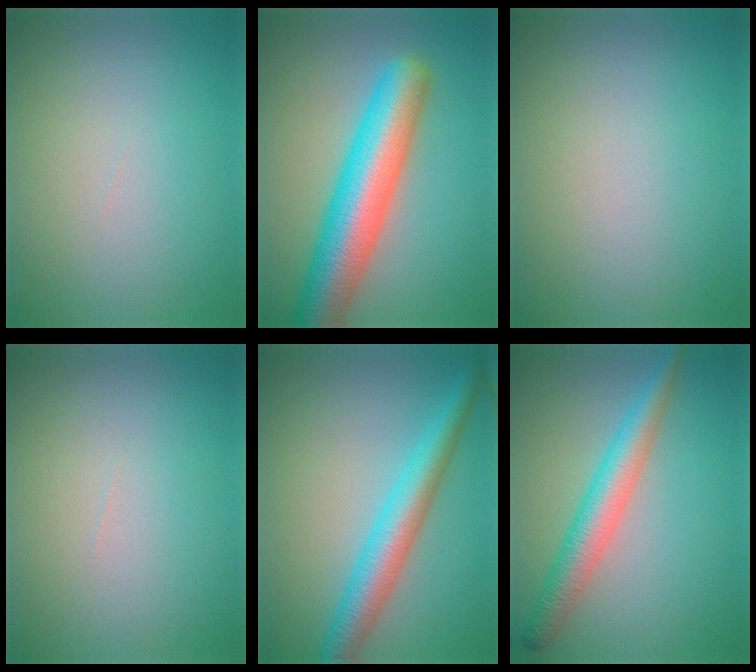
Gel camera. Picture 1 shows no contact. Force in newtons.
{"total": 9.0, "press": 9.0, "slide": 0.4}
{"total": 0.0}
{"total": 0.0}
{"total": 5.0, "press": 5.0, "slide": 0.1}
{"total": 4.4, "press": 4.4, "slide": 0.1}